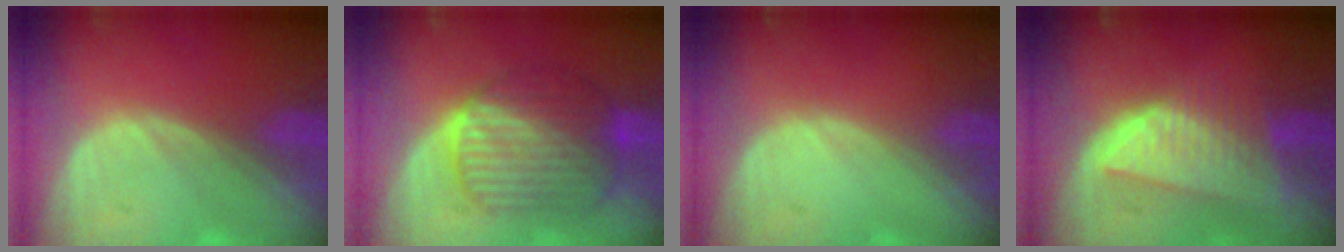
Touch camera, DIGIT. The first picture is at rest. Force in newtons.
{"total": 9.7, "press": 9.7, "slide": 0.6}
{"total": 0.0}
{"total": 8.1, "press": 7.2, "slide": 3.8}